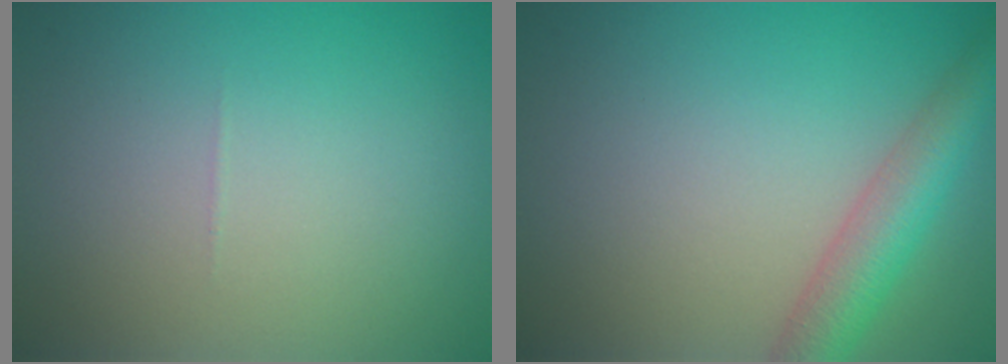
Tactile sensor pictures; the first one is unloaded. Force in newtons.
{"total": 4.7, "press": 4.6, "slide": 0.2}